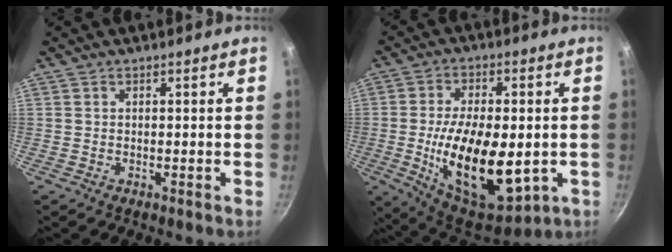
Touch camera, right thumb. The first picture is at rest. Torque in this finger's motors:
{"motor_torque": [2.05, 2.58, 1.98, -0.80, 0.54]}